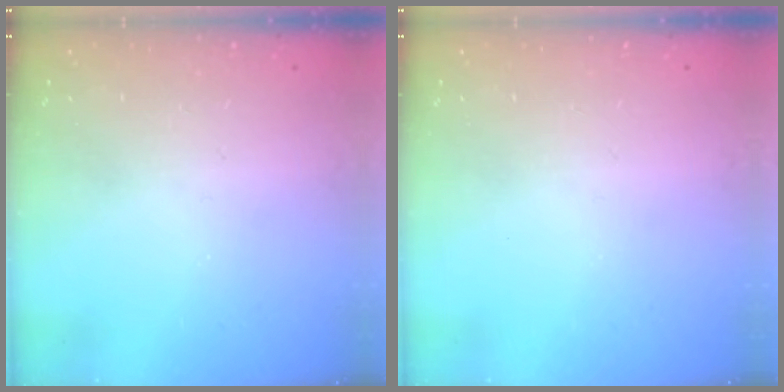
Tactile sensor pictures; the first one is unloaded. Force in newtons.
{"total": 0.0}